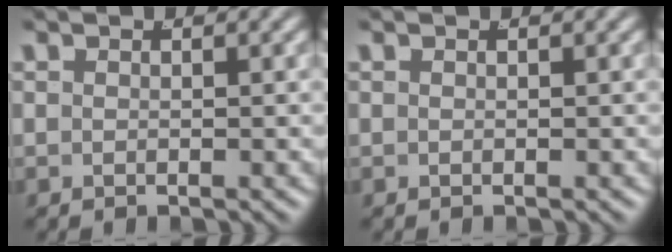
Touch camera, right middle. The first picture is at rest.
{"total": 0.0}